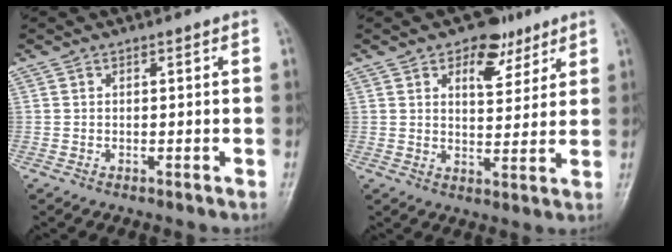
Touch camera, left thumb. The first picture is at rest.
{"total": 8.0, "force": [4.8, 4.8, 4.2], "torque": [-0.027, -0.023, 0.070]}